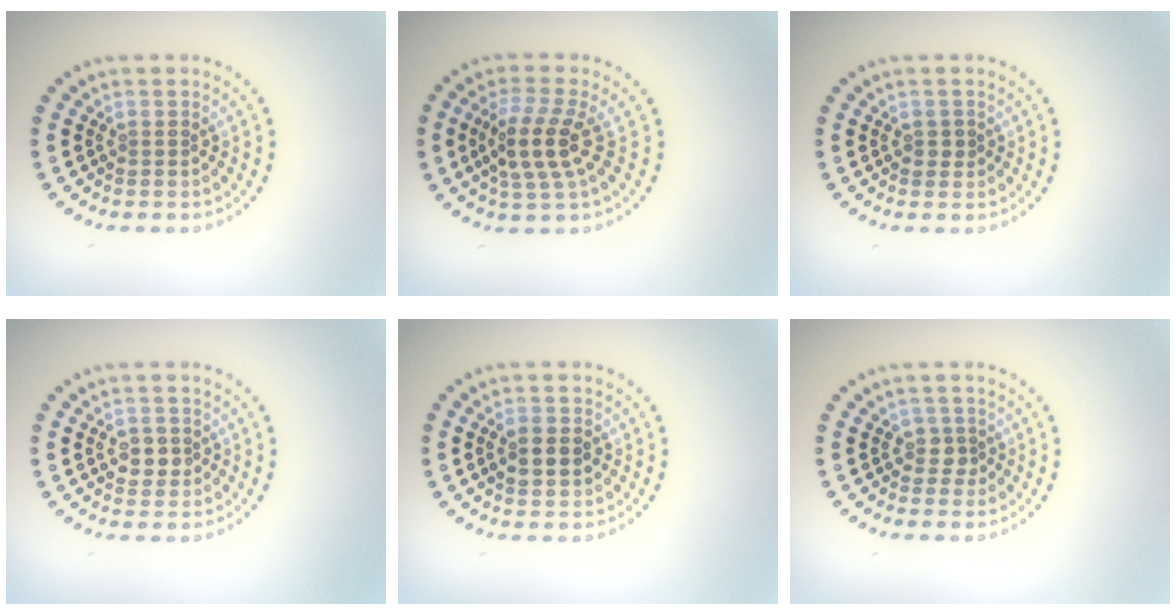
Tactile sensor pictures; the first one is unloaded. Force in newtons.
{"total": 3.9, "press": 3.5, "slide": 1.9}
{"total": 1.1, "press": 1.1, "slide": 0.3}
{"total": 2.1, "press": 2.0, "slide": 0.3}
{"total": 3.2, "press": 3.2, "slide": 0.1}
{"total": 1.4, "press": 1.1, "slide": 0.8}